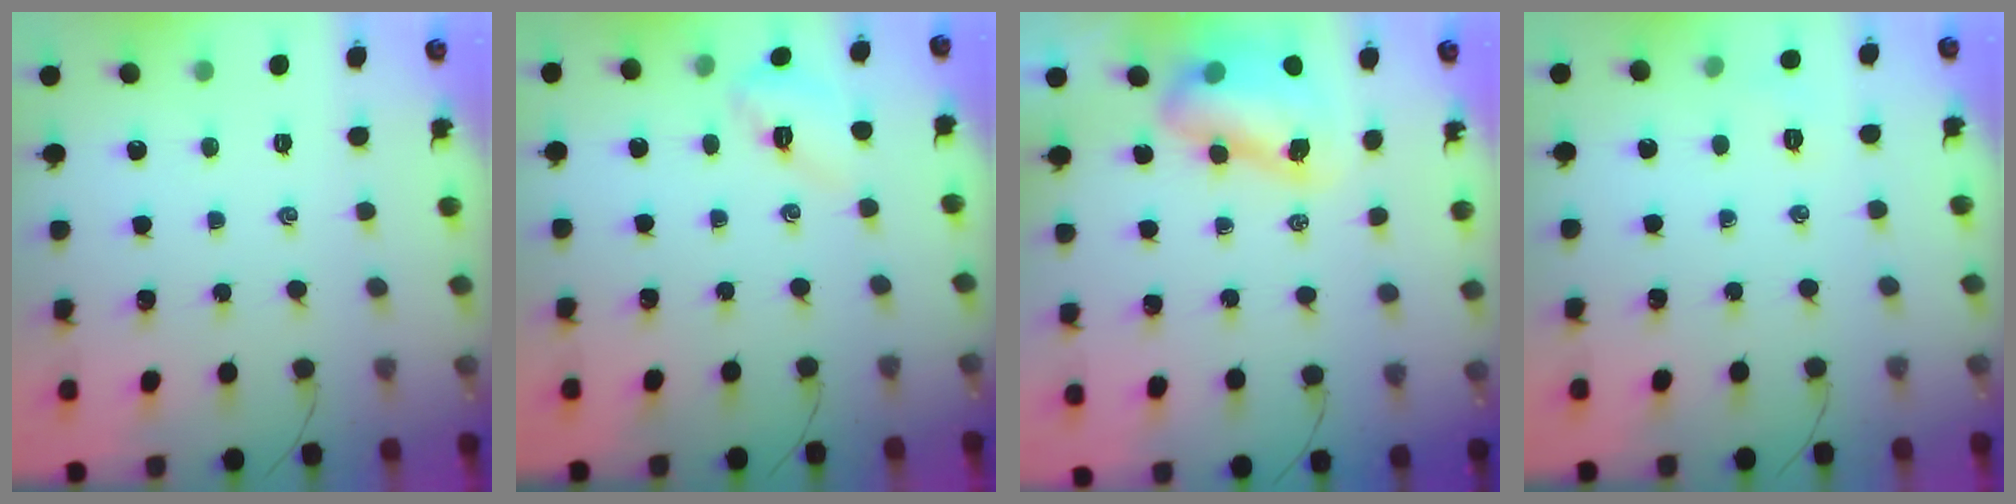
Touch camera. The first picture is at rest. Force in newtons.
{"total": 4.5, "press": 4.4, "slide": 0.9}
{"total": 9.2, "press": 9.0, "slide": 2.1}
{"total": 4.3, "press": 4.2, "slide": 1.1}